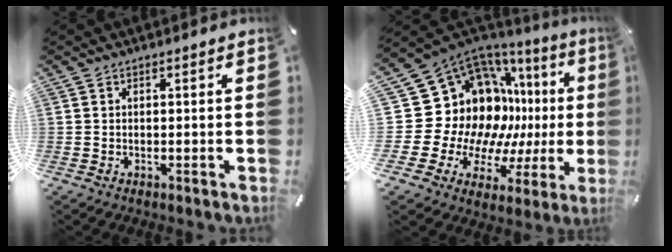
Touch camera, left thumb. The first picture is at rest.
{"total": 20.7, "force": [5.3, 16.2, 11.8], "torque": [-0.149, -0.100, 0.150]}